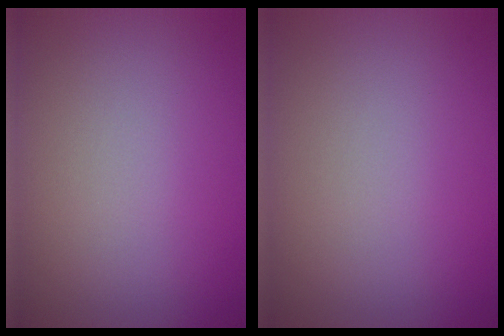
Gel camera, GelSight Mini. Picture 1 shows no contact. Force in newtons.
{"total": 0.0}